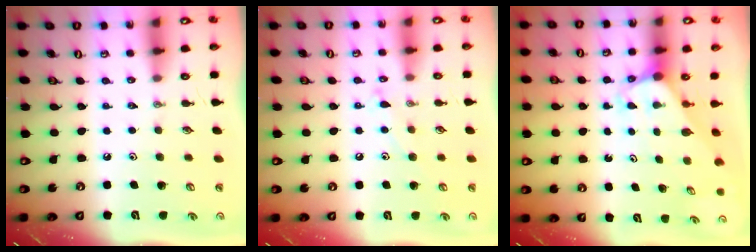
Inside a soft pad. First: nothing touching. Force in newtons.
{"total": 7.4, "press": 7.4, "slide": 0.6}
{"total": 3.1, "press": 3.1, "slide": 0.0}